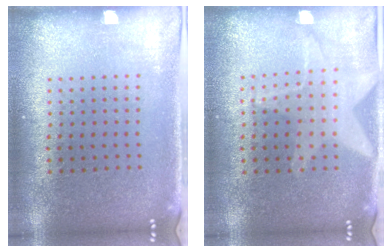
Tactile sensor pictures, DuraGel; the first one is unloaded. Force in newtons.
{"total": 1.1, "press": 1.1, "slide": 0.1}